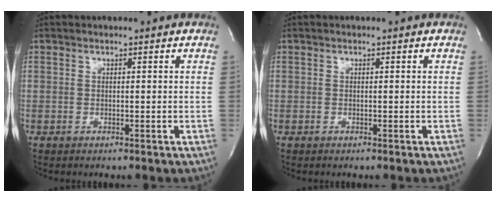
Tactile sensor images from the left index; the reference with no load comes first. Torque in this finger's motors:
{"motor_torque": [0.01, -0.01, 0.00, 0.00]}